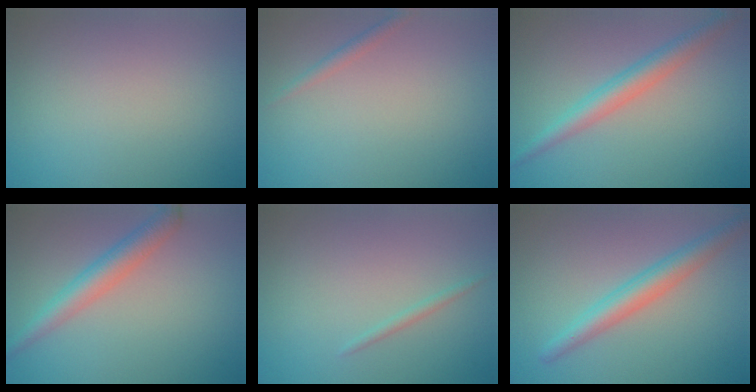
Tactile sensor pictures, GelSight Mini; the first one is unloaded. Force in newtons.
{"total": 1.0, "press": 1.0, "slide": 0.0}
{"total": 3.4, "press": 3.4, "slide": 0.1}
{"total": 3.4, "press": 3.4, "slide": 0.1}
{"total": 0.8, "press": 0.8, "slide": 0.0}
{"total": 3.7, "press": 3.7, "slide": 0.1}